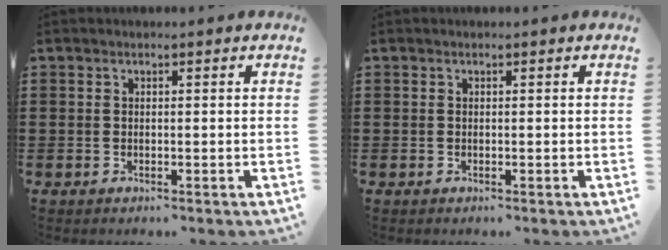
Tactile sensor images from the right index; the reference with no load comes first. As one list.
[{"total": 0.0}]